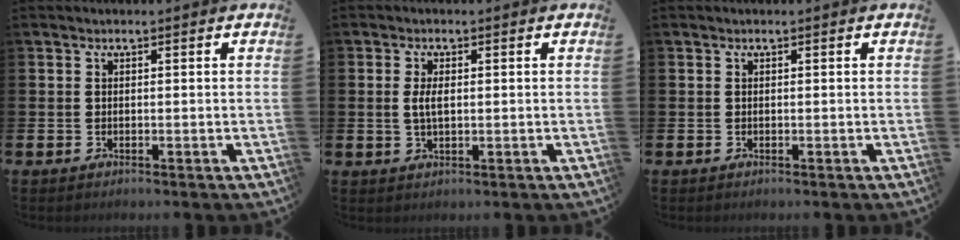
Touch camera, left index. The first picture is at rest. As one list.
[{"total": 2.7, "force": [0.3, 1.2, 2.4], "torque": [-0.047, 0.006, 0.002]}, {"total": 0.0}]